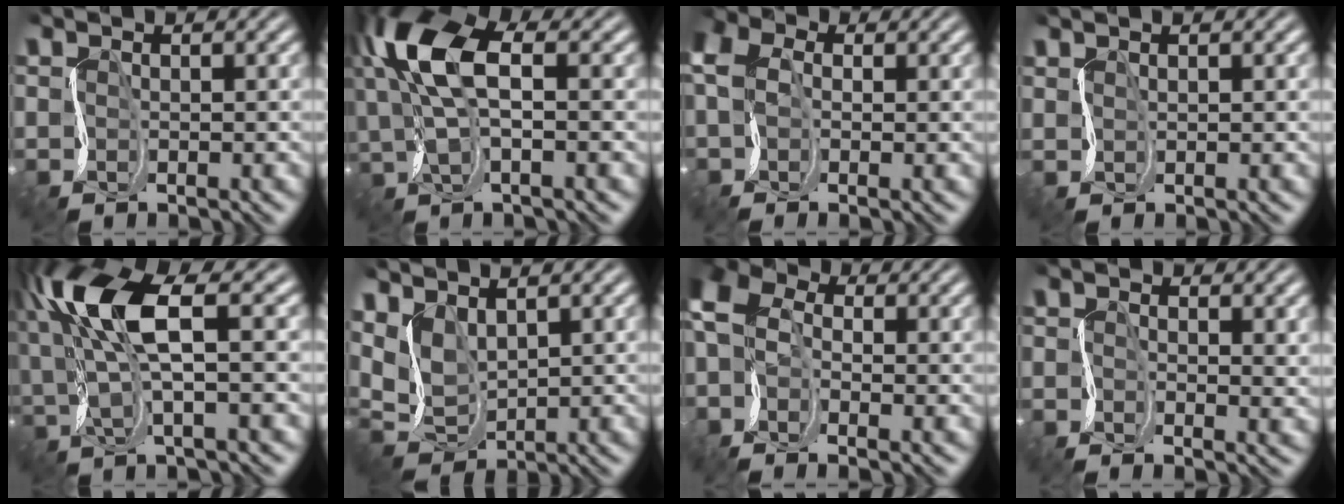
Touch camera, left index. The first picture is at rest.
{"total": 9.1, "force": [2.5, 4.0, 7.8], "torque": [-0.189, 0.016, 0.039]}
{"total": 5.4, "force": [0.2, 3.8, 3.9], "torque": [-0.077, 0.022, -0.016]}
{"total": 1.3, "force": [1.1, -0.1, 0.6], "torque": [-0.015, 0.012, 0.017]}
{"total": 9.4, "force": [3.0, 2.6, 8.5], "torque": [-0.190, 0.012, 0.048]}
{"total": 3.6, "force": [1.8, 1.4, 2.8], "torque": [-0.068, 0.003, 0.030]}
{"total": 7.3, "force": [-1.2, 4.7, 5.5], "torque": [-0.108, 0.017, -0.042]}
{"total": 1.5, "force": [0.4, 0.1, 1.4], "torque": [-0.026, 0.004, 0.001]}